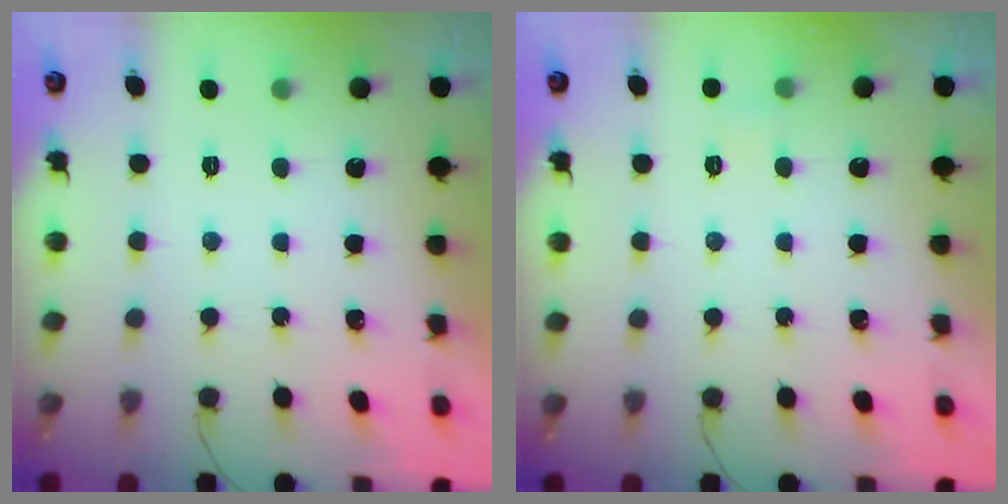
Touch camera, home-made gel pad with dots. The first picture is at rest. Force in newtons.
{"total": 2.1, "press": 2.0, "slide": 0.7}